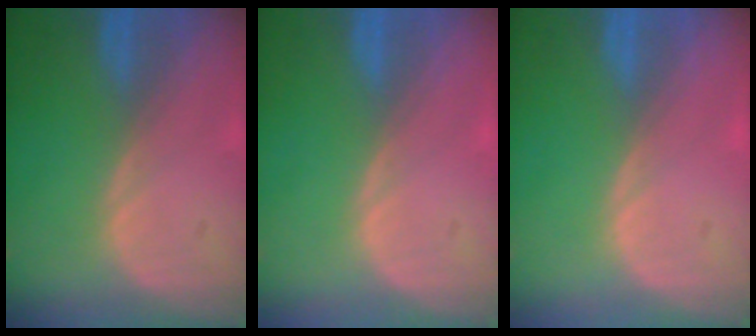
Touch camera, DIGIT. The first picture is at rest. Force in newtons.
{"total": 0.0}
{"total": 0.0}